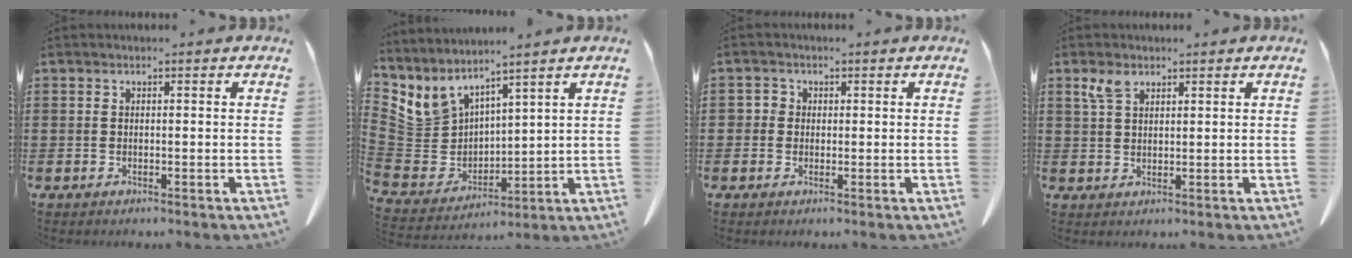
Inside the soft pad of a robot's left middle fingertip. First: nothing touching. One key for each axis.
{"total": 5.7, "fx": 4.2, "fy": 3.8, "fz": 0.2, "tx": -0.049, "ty": -0.036, "tz": 0.081}
{"total": 1.4, "fx": 0.2, "fy": 1.3, "fz": 0.3, "tx": -0.011, "ty": 0.005, "tz": 0.002}
{"total": 3.2, "fx": 2.1, "fy": 1.4, "fz": 1.9, "tx": -0.044, "ty": 0.002, "tz": 0.040}